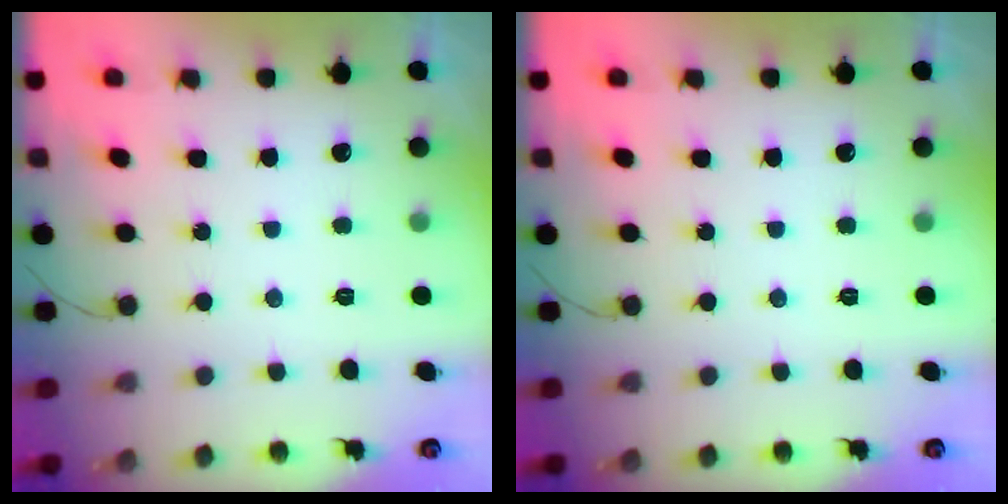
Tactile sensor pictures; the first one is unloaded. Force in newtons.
{"total": 0.0}